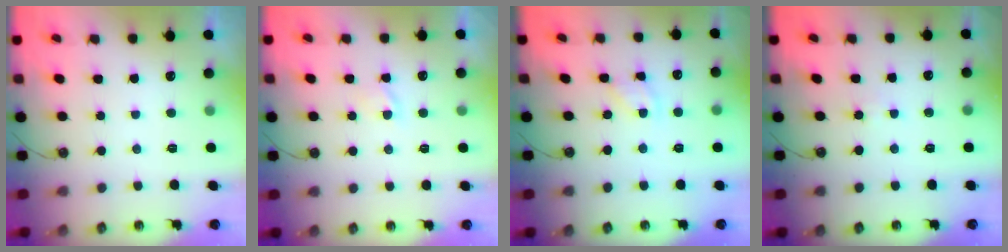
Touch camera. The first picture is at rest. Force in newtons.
{"total": 1.4, "press": 1.4, "slide": 0.2}
{"total": 3.4, "press": 3.4, "slide": 0.2}
{"total": 2.4, "press": 2.4, "slide": 0.2}